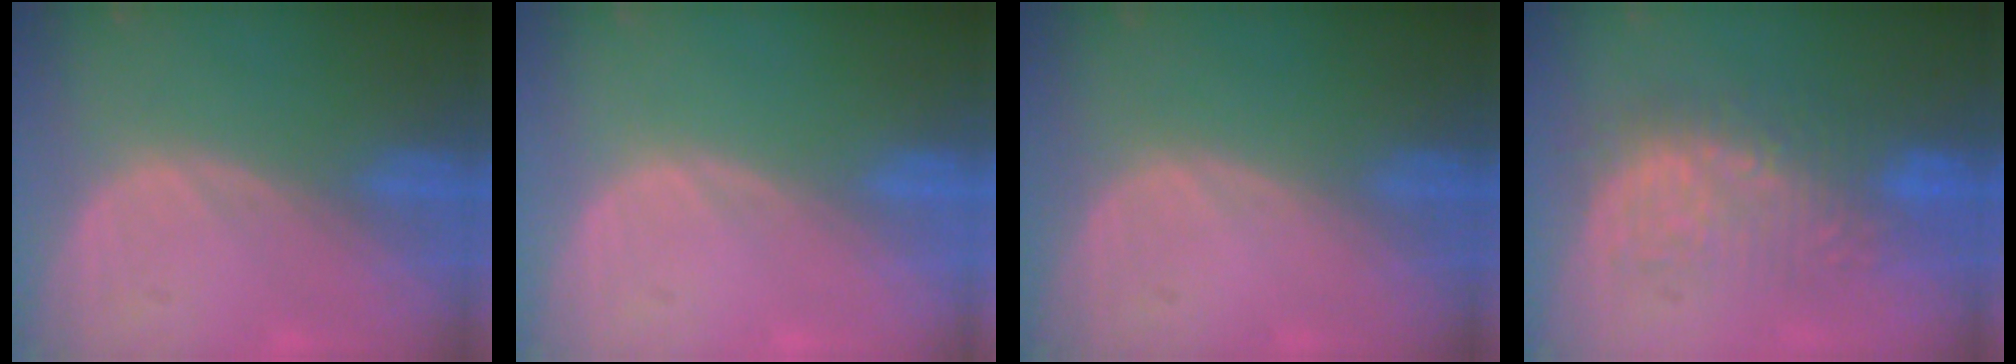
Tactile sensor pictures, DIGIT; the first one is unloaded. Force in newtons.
{"total": 0.0}
{"total": 0.0}
{"total": 8.8, "press": 8.7, "slide": 1.4}